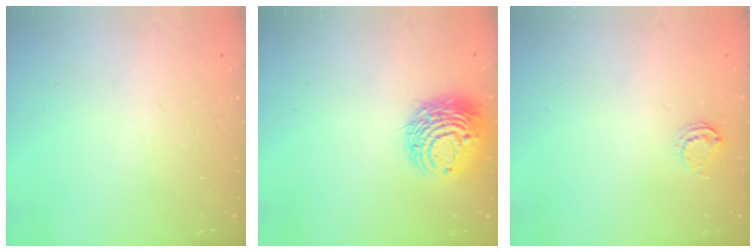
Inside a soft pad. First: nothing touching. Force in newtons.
{"total": 11.7, "press": 11.6, "slide": 1.3}
{"total": 5.1, "press": 5.1, "slide": 0.4}